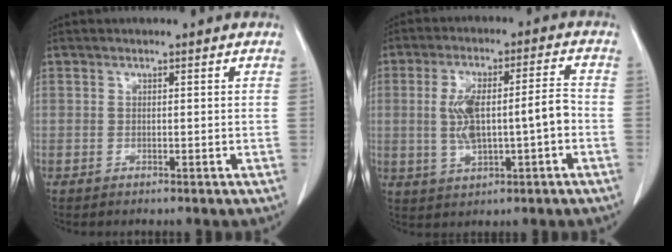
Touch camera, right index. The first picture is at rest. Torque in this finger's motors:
{"motor_torque": [0.42, -0.03, 0.25, 0.14]}